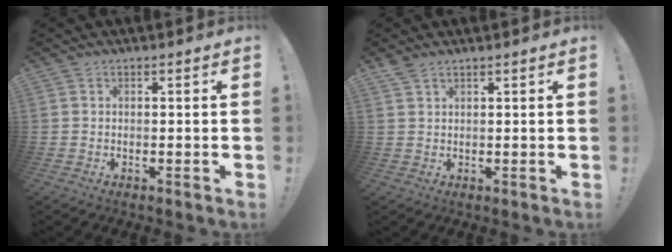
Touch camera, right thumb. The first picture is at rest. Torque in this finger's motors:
{"motor_torque": [-0.24, -0.25, 0.20, 0.18, 0.12]}